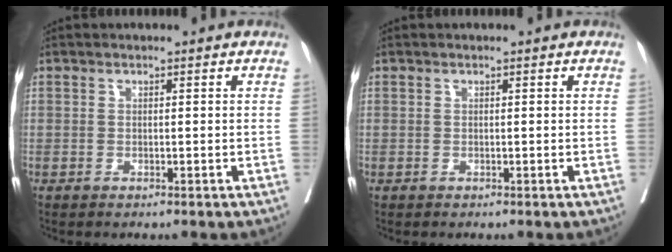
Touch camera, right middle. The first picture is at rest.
{"total": 0.0}